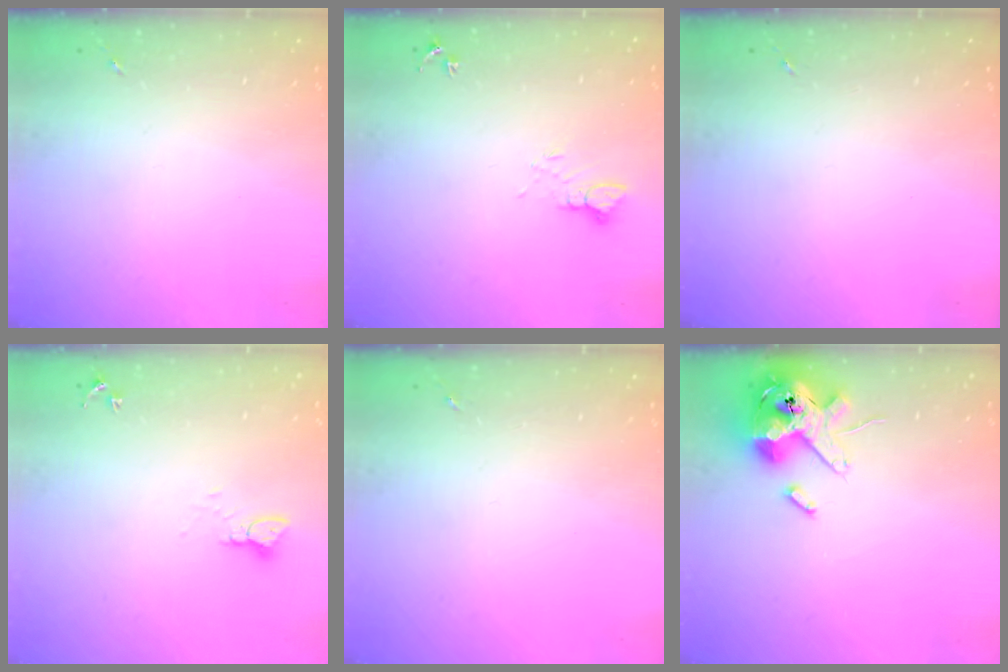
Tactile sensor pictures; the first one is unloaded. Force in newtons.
{"total": 3.9, "press": 3.8, "slide": 0.4}
{"total": 0.0}
{"total": 2.1, "press": 2.1, "slide": 0.2}
{"total": 0.0}
{"total": 14.8, "press": 14.5, "slide": 2.9}